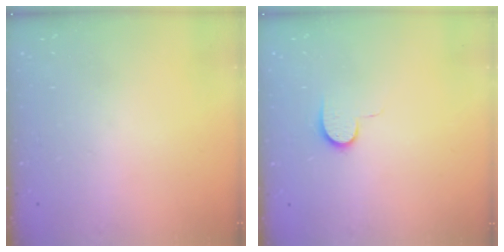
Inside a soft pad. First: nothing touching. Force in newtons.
{"total": 7.3, "press": 7.3, "slide": 0.8}